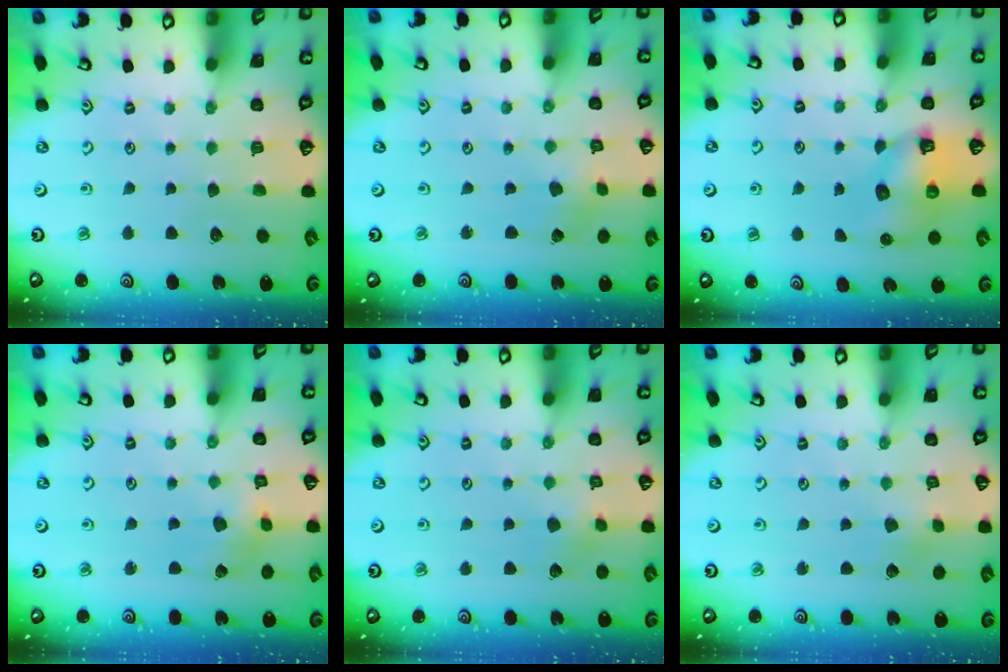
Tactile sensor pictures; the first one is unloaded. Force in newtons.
{"total": 1.7, "press": 1.7, "slide": 0.2}
{"total": 7.3, "press": 7.3, "slide": 0.9}
{"total": 4.5, "press": 4.5, "slide": 0.5}
{"total": 3.5, "press": 3.4, "slide": 0.7}
{"total": 2.8, "press": 2.7, "slide": 0.5}